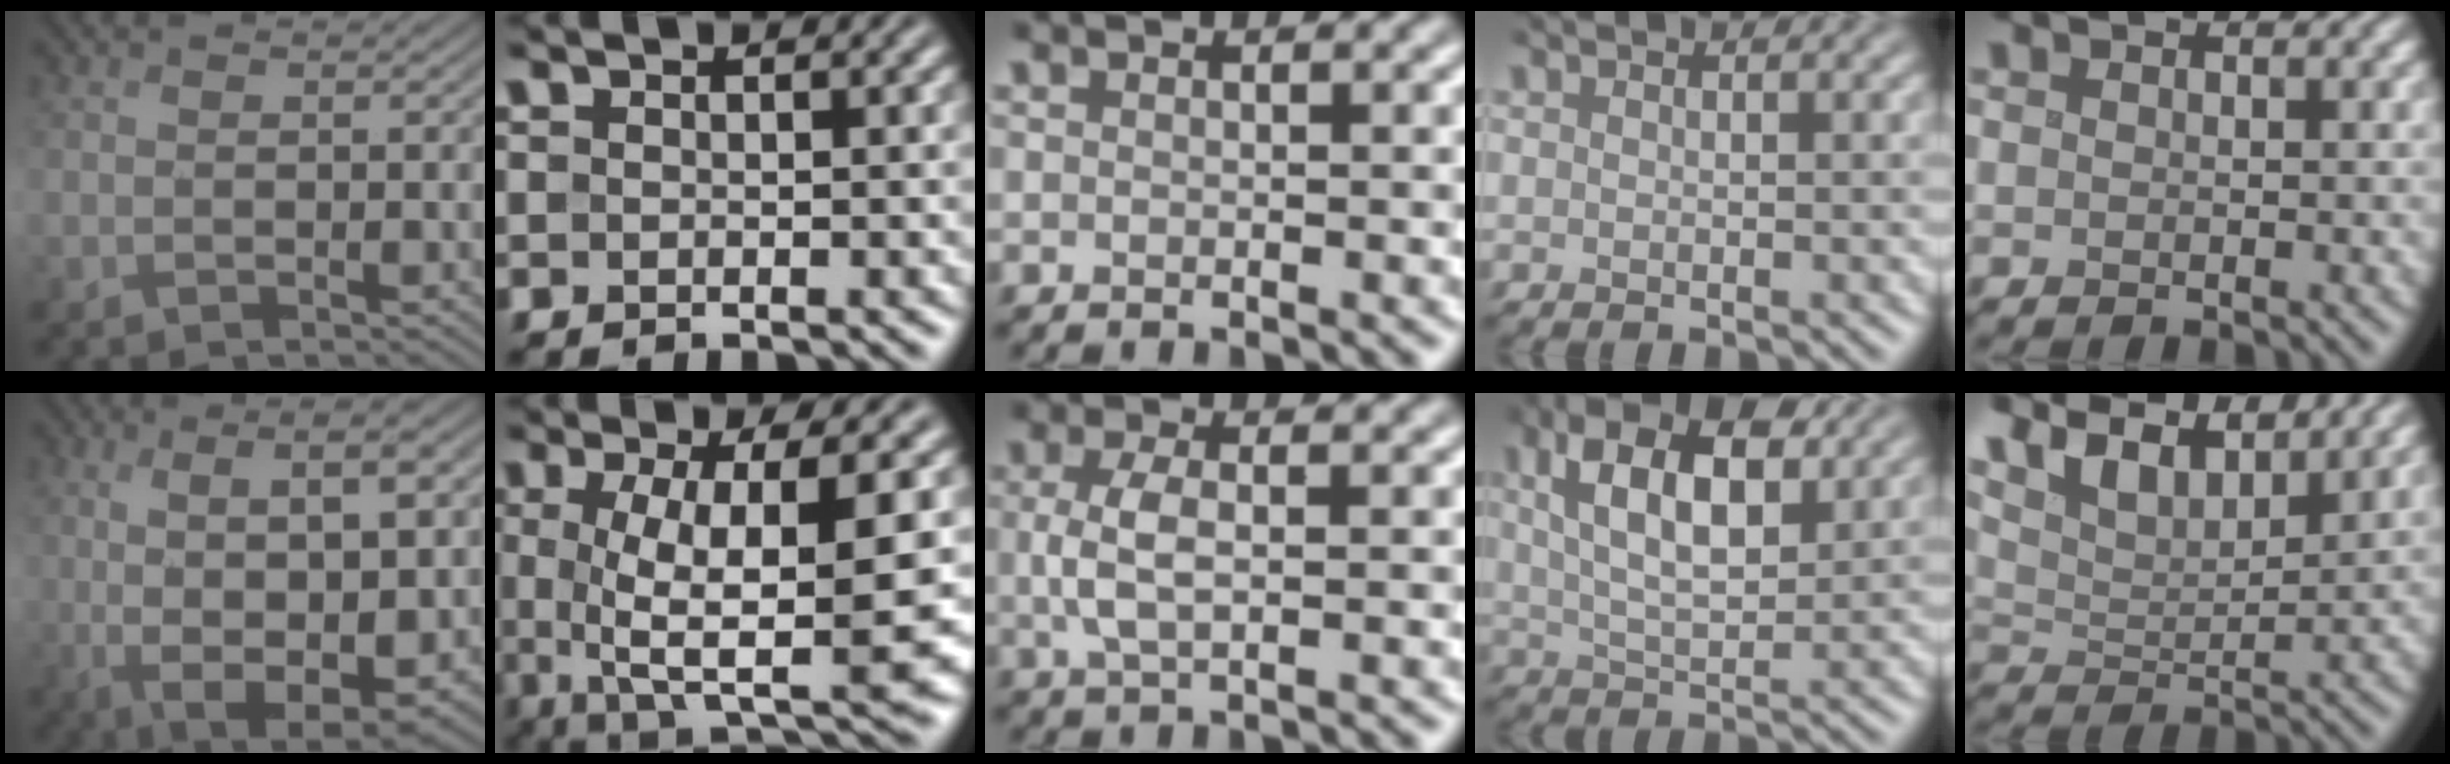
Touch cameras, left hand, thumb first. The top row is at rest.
{"thumb": {"total": 14.3, "force": [0.3, 5.8, 13.1], "torque": [-0.233, -0.010, 0.028]}, "index": {"total": 10.6, "force": [0.2, 3.1, 10.1], "torque": [-0.168, -0.013, 0.010]}, "middle": {"total": 3.0, "force": [0.1, 1.2, 2.7], "torque": [-0.065, -0.002, 0.000]}, "ring": {"total": 7.9, "force": [2.9, 3.7, 6.4], "torque": [-0.118, 0.013, 0.047]}, "little": {"total": 8.8, "force": [6.8, 2.9, 4.7], "torque": [-0.104, 0.015, 0.096]}}